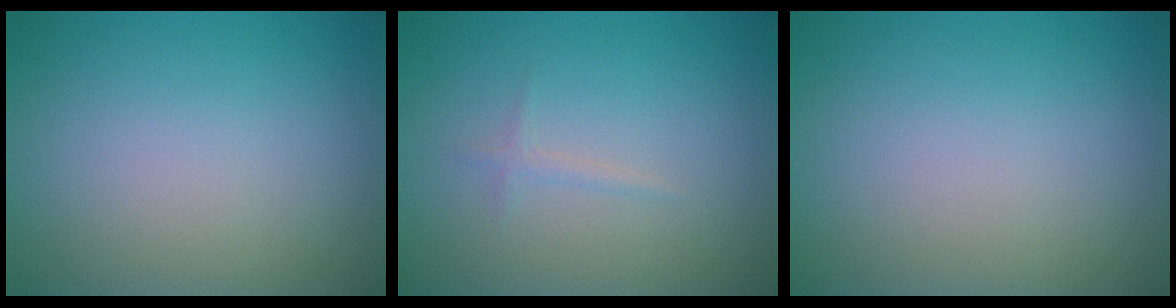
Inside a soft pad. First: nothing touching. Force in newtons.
{"total": 0.7, "press": 0.7, "slide": 0.1}
{"total": 0.0}